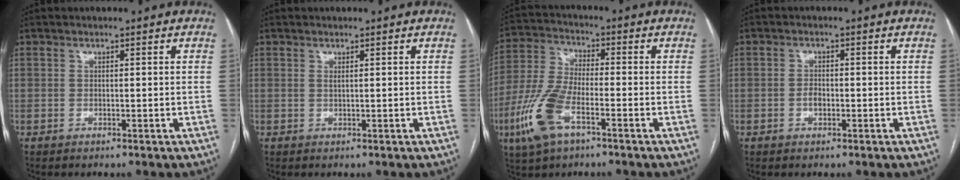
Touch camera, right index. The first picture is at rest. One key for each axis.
{"total": 0.5, "fx": 0.3, "fy": 0.1, "fz": 0.5, "tx": -0.013, "ty": -0.003, "tz": 0.006}
{"total": 11.1, "fx": -5.0, "fy": 4.0, "fz": 9.1, "tx": -0.218, "ty": -0.007, "tz": -0.098}
{"total": 1.8, "fx": -0.5, "fy": 1.0, "fz": 1.4, "tx": -0.023, "ty": 0.004, "tz": -0.008}